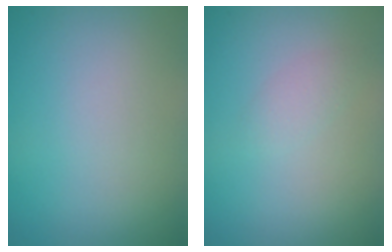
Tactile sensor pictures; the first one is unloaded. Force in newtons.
{"total": 1.0, "press": 1.0, "slide": 0.0}